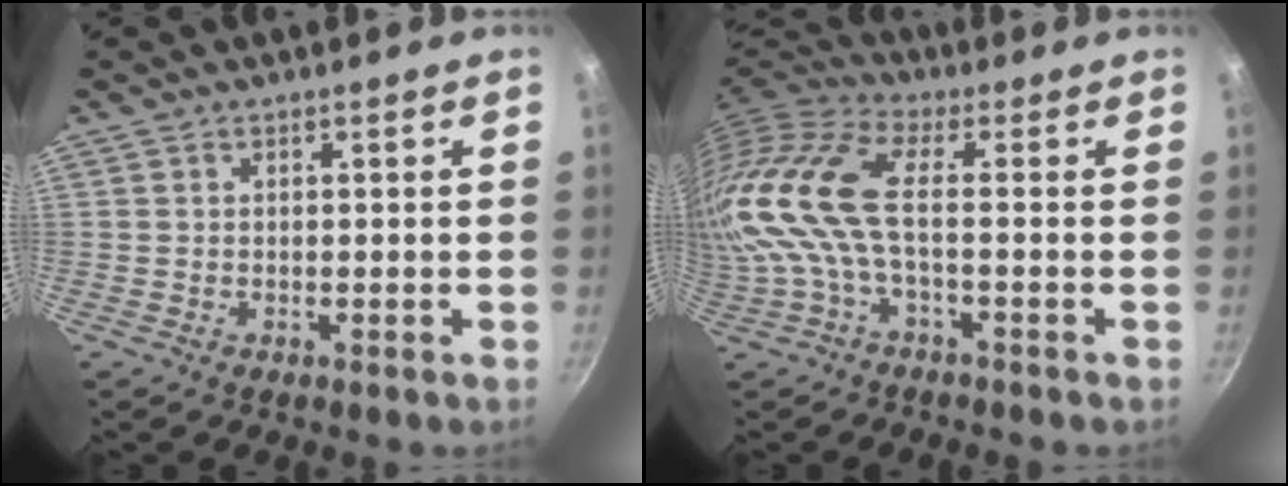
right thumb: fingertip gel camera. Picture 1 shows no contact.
{"total": 16.1, "force": [-1.4, 6.5, 14.7], "torque": [-0.331, 0.017, -0.045]}